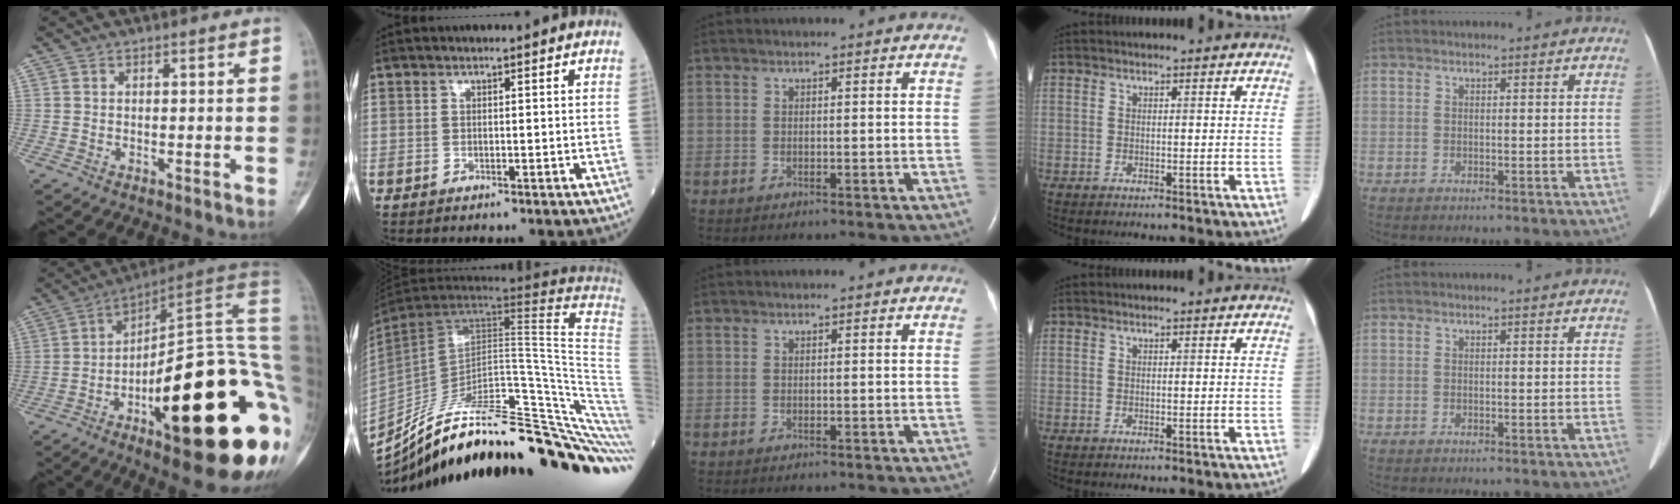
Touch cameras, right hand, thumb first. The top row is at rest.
{"thumb": {"total": 33.2, "force": [-8.4, 9.1, 30.8], "torque": [-0.339, 0.052, -0.115]}, "index": {"total": 38.0, "force": [-28.2, 4.3, 25.1], "torque": [-0.259, -0.037, -0.391]}}